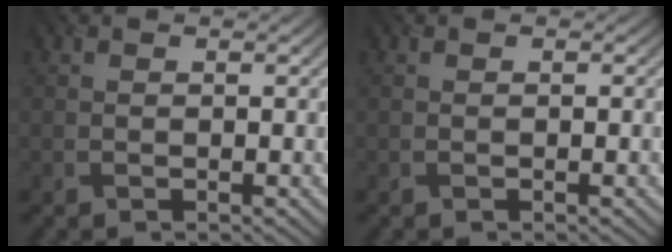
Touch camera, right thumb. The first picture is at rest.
{"total": 0.0}